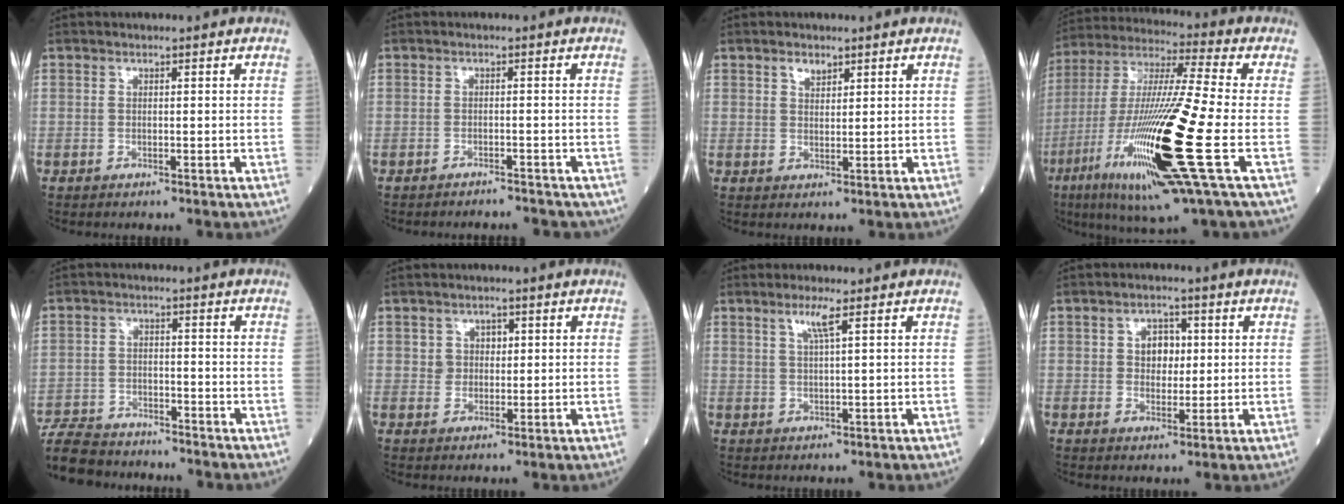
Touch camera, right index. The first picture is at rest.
{"total": 4.8, "force": [-4.5, 1.7, 0.7], "torque": [-0.008, 0.001, -0.047]}
{"total": 1.9, "force": [1.4, 0.9, 0.9], "torque": [-0.017, 0.001, 0.025]}
{"total": 23.3, "force": [-7.4, 0.5, 22.1], "torque": [-0.446, -0.043, -0.138]}
{"total": 9.3, "force": [-8.7, 2.6, 2.0], "torque": [-0.036, -0.002, -0.145]}
{"total": 2.7, "force": [0.7, 2.4, 0.9], "torque": [-0.008, -0.001, 0.009]}
{"total": 3.1, "force": [1.6, -0.4, 2.6], "torque": [-0.056, 0.000, 0.033]}
{"total": 4.2, "force": [0.9, 2.8, 2.9], "torque": [-0.041, 0.008, 0.016]}